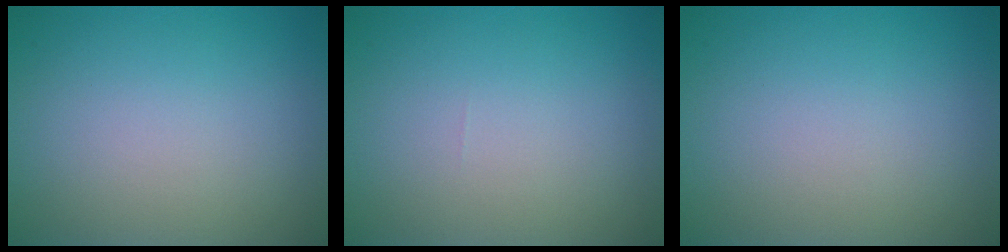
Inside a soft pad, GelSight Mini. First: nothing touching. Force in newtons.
{"total": 0.0}
{"total": 0.0}